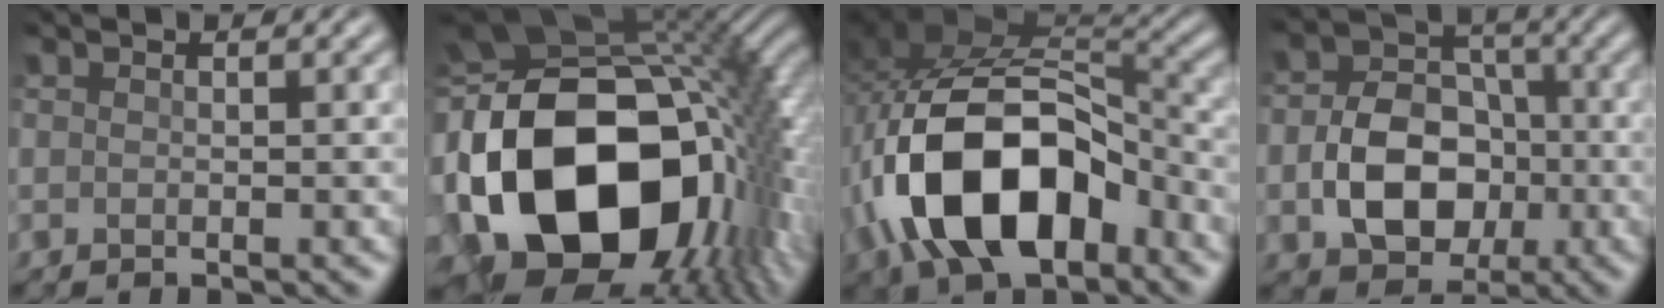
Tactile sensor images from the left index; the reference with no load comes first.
{"total": 19.8, "force": [-2.8, 12.8, 14.8], "torque": [-0.323, -0.012, -0.031]}
{"total": 12.8, "force": [-5.1, 7.1, 9.4], "torque": [-0.181, 0.004, -0.096]}
{"total": 7.5, "force": [-2.0, 5.4, 4.7], "torque": [-0.084, -0.001, -0.032]}